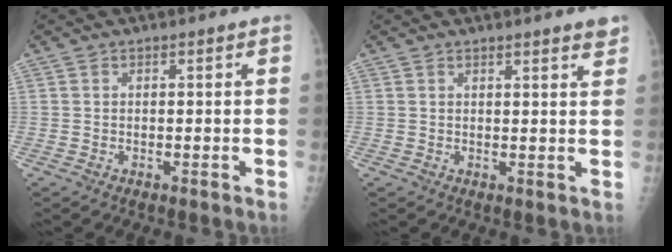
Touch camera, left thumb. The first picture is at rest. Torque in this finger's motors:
{"motor_torque": [-0.23, -0.12, -0.17, -0.02, 0.05]}